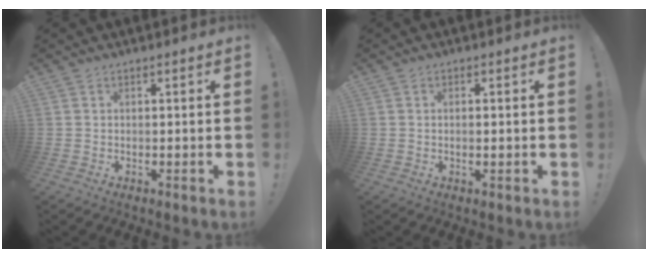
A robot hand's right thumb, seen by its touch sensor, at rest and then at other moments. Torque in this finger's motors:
{"motor_torque": [-0.18, -0.07, 0.06, 0.09, -0.01]}